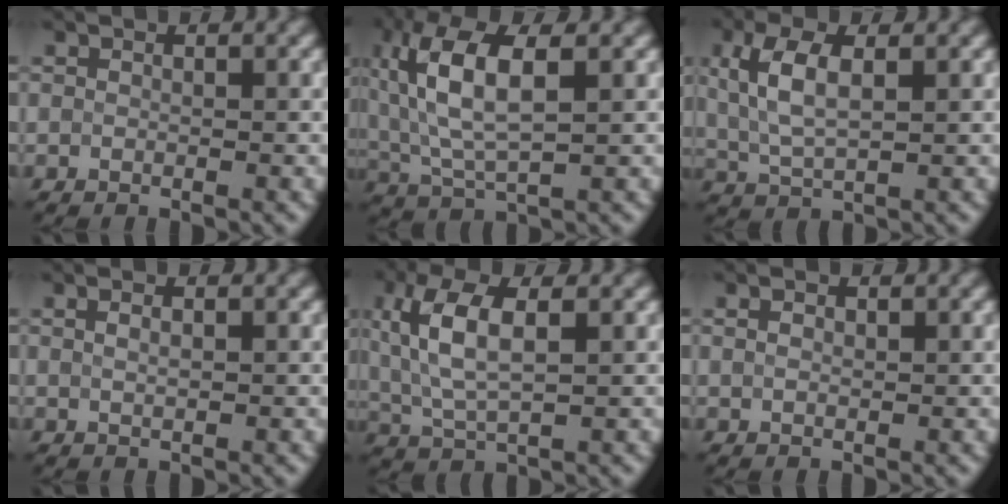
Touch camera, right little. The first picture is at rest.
{"total": 8.7, "force": [2.5, 3.5, 7.6], "torque": [-0.179, 0.021, 0.047]}
{"total": 4.9, "force": [1.6, 2.2, 4.1], "torque": [-0.100, 0.013, 0.035]}
{"total": 0.8, "force": [0.4, 0.0, 0.6], "torque": [-0.017, 0.005, 0.012]}
{"total": 6.6, "force": [1.9, 2.8, 5.7], "torque": [-0.134, 0.015, 0.038]}
{"total": 0.9, "force": [0.5, 0.5, 0.6], "torque": [-0.014, 0.006, 0.008]}